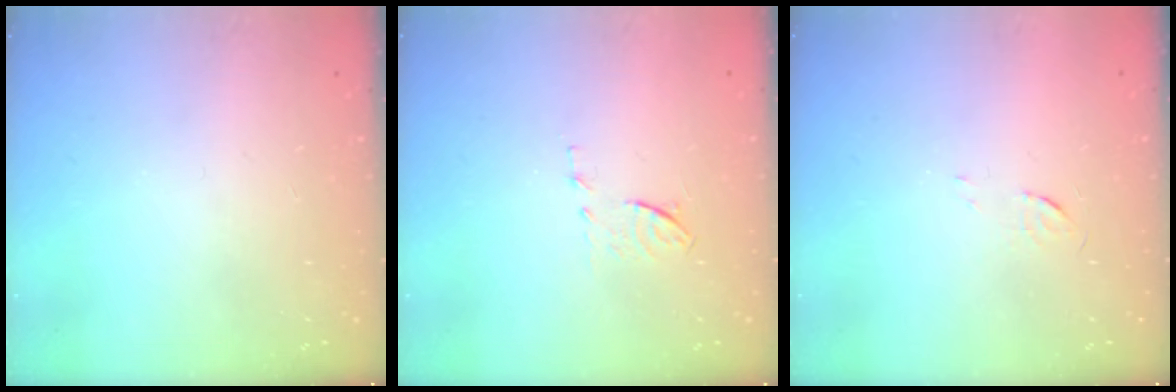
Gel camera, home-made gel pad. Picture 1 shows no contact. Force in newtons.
{"total": 6.2, "press": 6.1, "slide": 1.0}
{"total": 3.6, "press": 3.6, "slide": 0.3}